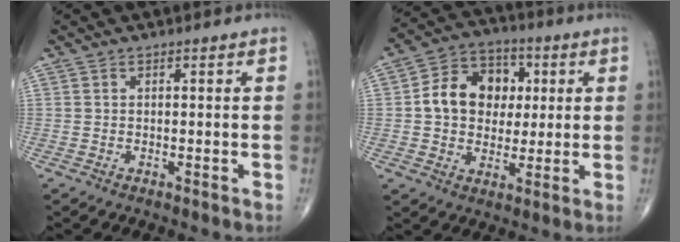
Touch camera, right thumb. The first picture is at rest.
{"total": 13.1, "force": [1.6, 10.4, 7.8], "torque": [-0.088, 0.015, 0.021]}